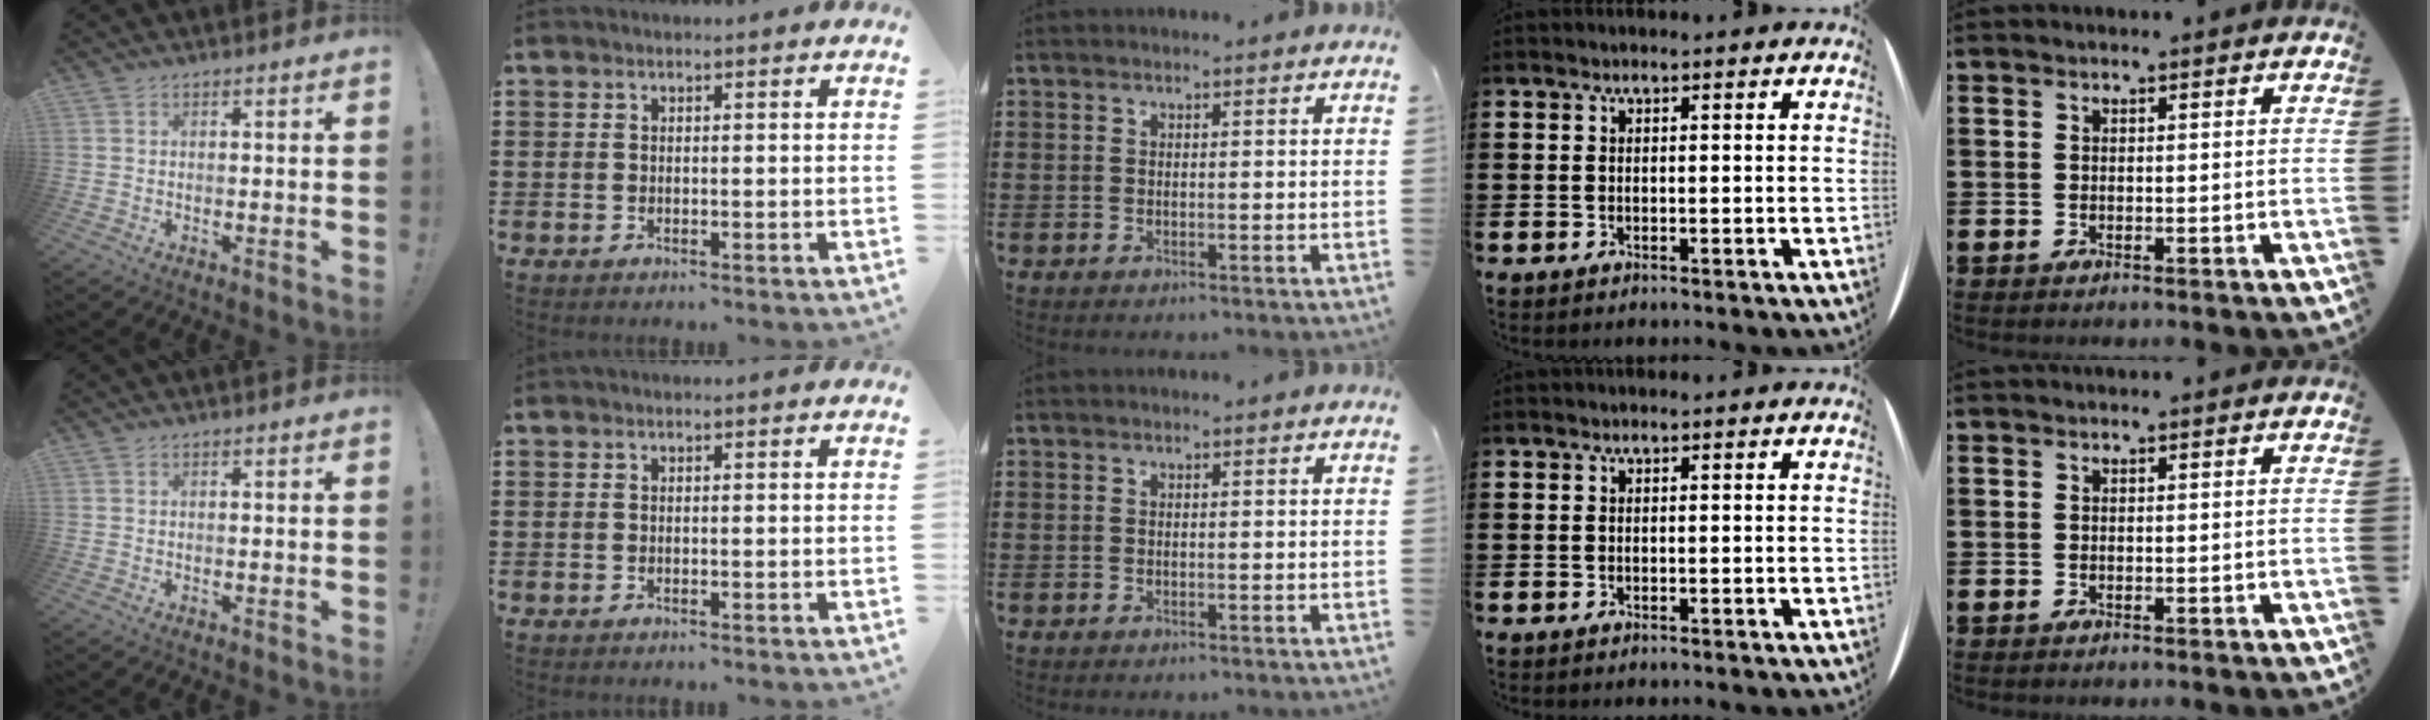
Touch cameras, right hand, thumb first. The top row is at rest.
{}